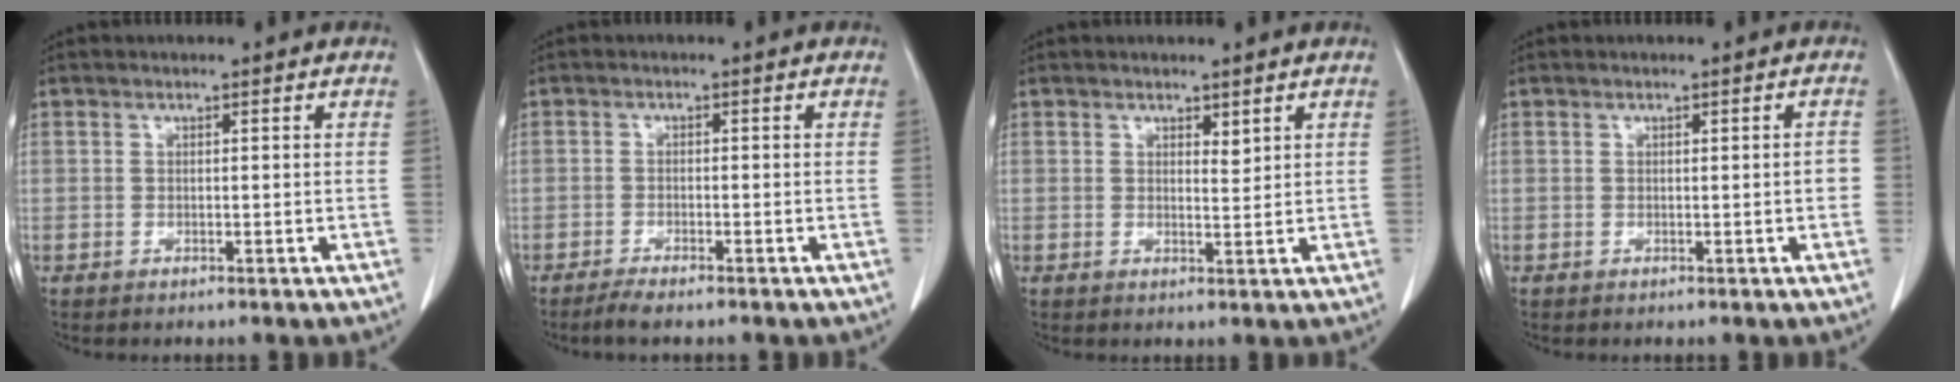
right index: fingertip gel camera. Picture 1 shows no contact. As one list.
[{"total": 3.2, "force": [-2.6, 0.3, 1.8], "torque": [-0.033, -0.006, -0.042]}, {"total": 1.4, "force": [1.0, 0.5, 0.9], "torque": [-0.015, -0.009, 0.018]}, {"total": 1.5, "force": [-0.2, 0.3, 1.4], "torque": [-0.016, 0.001, -0.001]}]